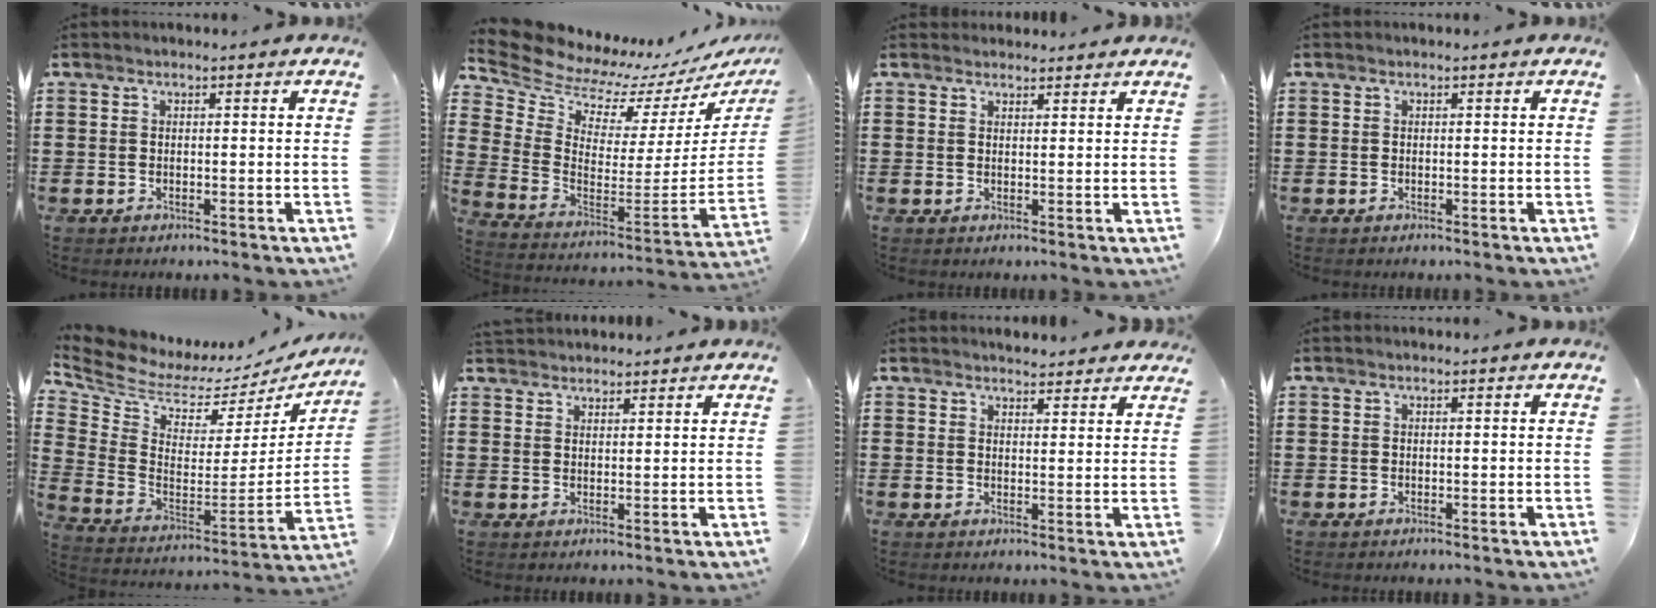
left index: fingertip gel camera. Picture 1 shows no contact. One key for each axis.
{"total": 7.6, "fx": 7.2, "fy": 2.2, "fz": 1.3, "tx": -0.075, "ty": -0.074, "tz": 0.125}
{"total": 1.8, "fx": 1.7, "fy": 0.4, "fz": 0.0, "tx": -0.004, "ty": 0.002, "tz": 0.034}
{"total": 0.0}
{"total": 4.6, "fx": 3.9, "fy": 2.2, "fz": 1.0, "tx": -0.055, "ty": -0.052, "tz": 0.062}
{"total": 2.2, "fx": 2.1, "fy": 0.4, "fz": -0.1, "tx": -0.005, "ty": 0.000, "tz": 0.043}
{"total": 3.0, "fx": 3.0, "fy": 0.5, "fz": 0.3, "tx": -0.005, "ty": -0.009, "tz": 0.055}
{"total": 0.0}